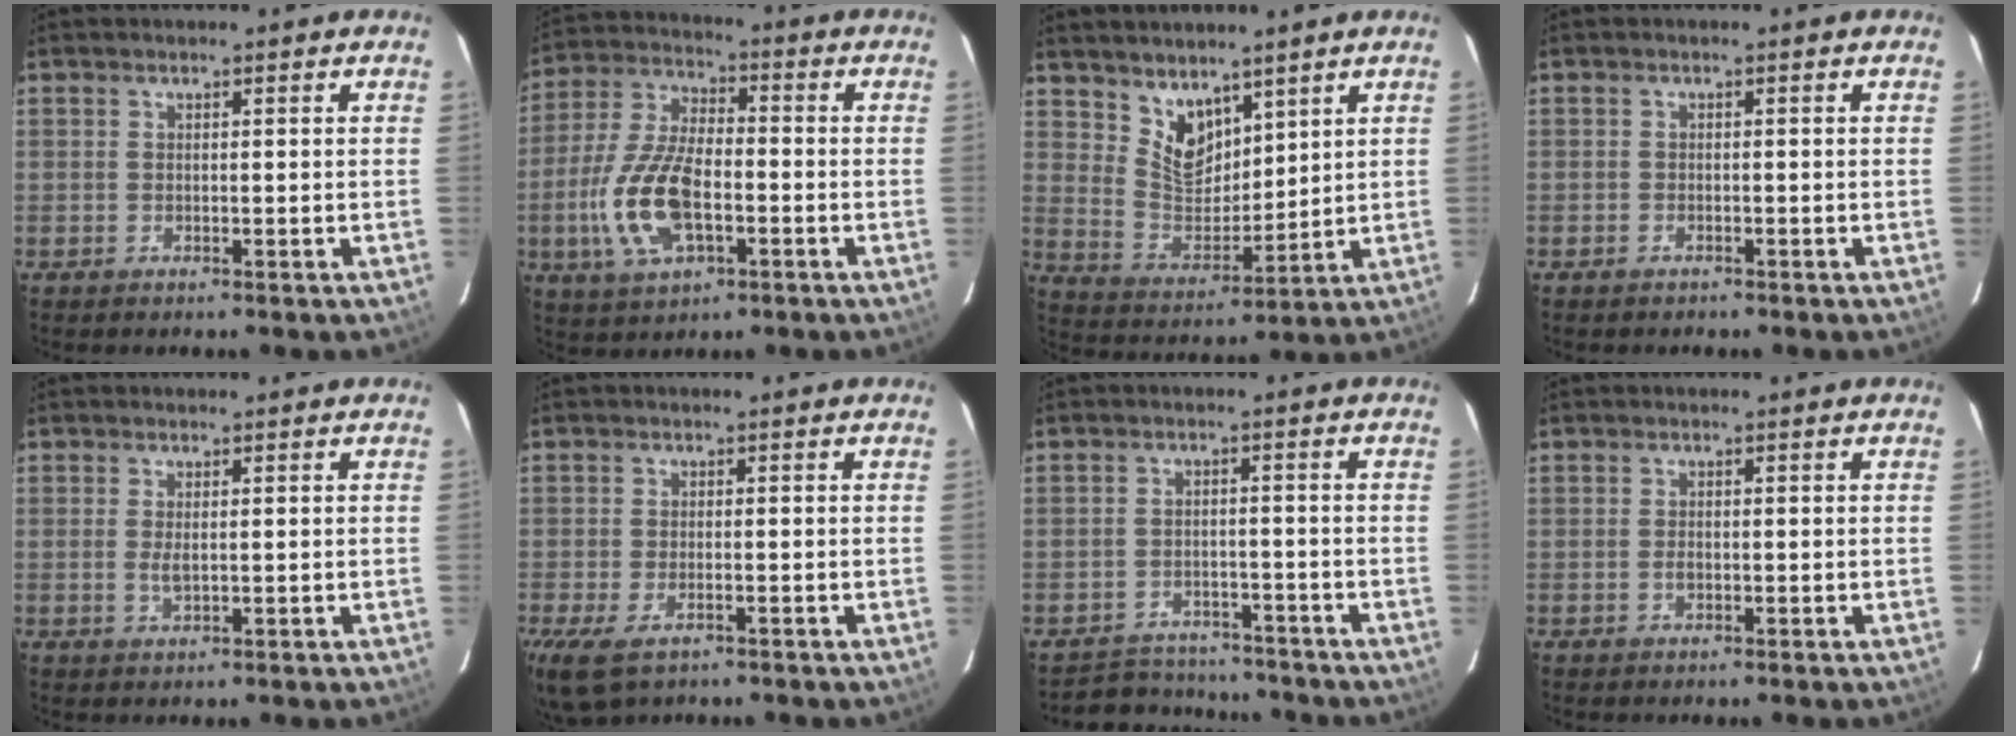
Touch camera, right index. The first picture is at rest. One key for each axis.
{"total": 14.7, "fx": -4.2, "fy": 6.9, "fz": 12.3, "tx": -0.269, "ty": -0.002, "tz": -0.076}
{"total": 8.5, "fx": 6.1, "fy": 4.7, "fz": 3.4, "tx": -0.053, "ty": -0.002, "tz": 0.130}
{"total": 1.1, "fx": -0.9, "fy": 0.6, "fz": 0.1, "tx": -0.004, "ty": 0.002, "tz": -0.016}
{"total": 2.0, "fx": 0.0, "fy": 0.8, "fz": 1.9, "tx": -0.038, "ty": -0.003, "tz": 0.001}
{"total": 8.3, "fx": -4.8, "fy": 4.0, "fz": 5.5, "tx": -0.127, "ty": -0.031, "tz": -0.084}
{"total": 9.8, "fx": -8.9, "fy": 3.9, "fz": 1.5, "tx": -0.046, "ty": 0.015, "tz": -0.119}
{"total": 1.1, "fx": -0.3, "fy": 0.7, "fz": 0.7, "tx": -0.013, "ty": 0.000, "tz": -0.005}